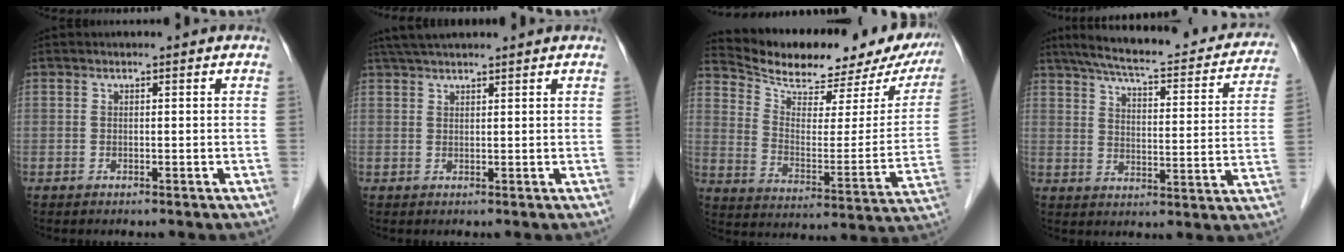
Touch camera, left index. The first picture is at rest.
{"total": 5.7, "force": [5.0, 0.2, 2.7], "torque": [-0.044, 0.040, 0.087]}
{"total": 21.7, "force": [19.3, 5.6, 8.2], "torque": [-0.120, -0.028, 0.264]}
{"total": 24.2, "force": [20.8, 4.7, 11.6], "torque": [-0.165, -0.003, 0.257]}